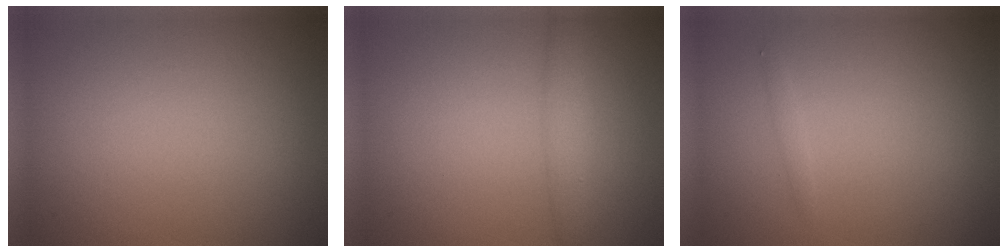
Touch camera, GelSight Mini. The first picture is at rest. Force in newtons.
{"total": 2.0, "press": 2.0, "slide": 0.1}
{"total": 0.6, "press": 0.6, "slide": 0.0}